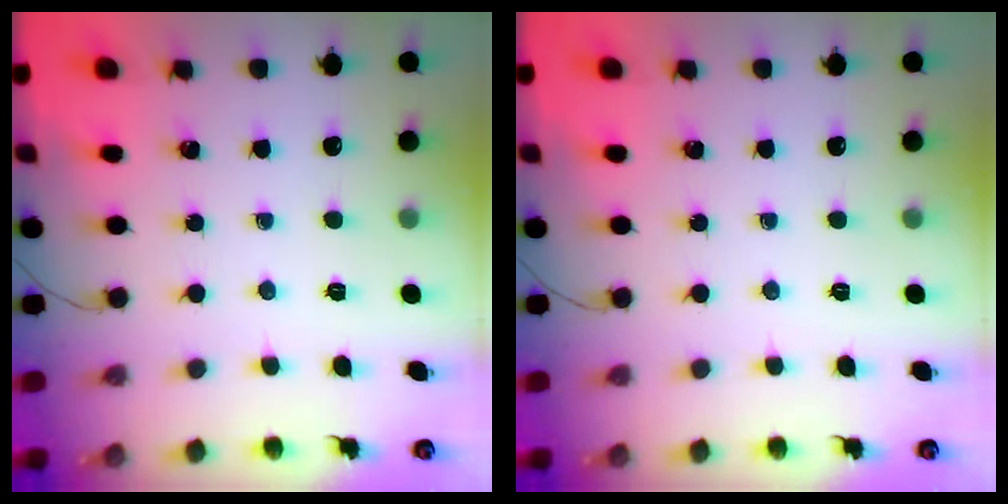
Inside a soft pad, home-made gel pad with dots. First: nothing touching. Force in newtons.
{"total": 0.0}